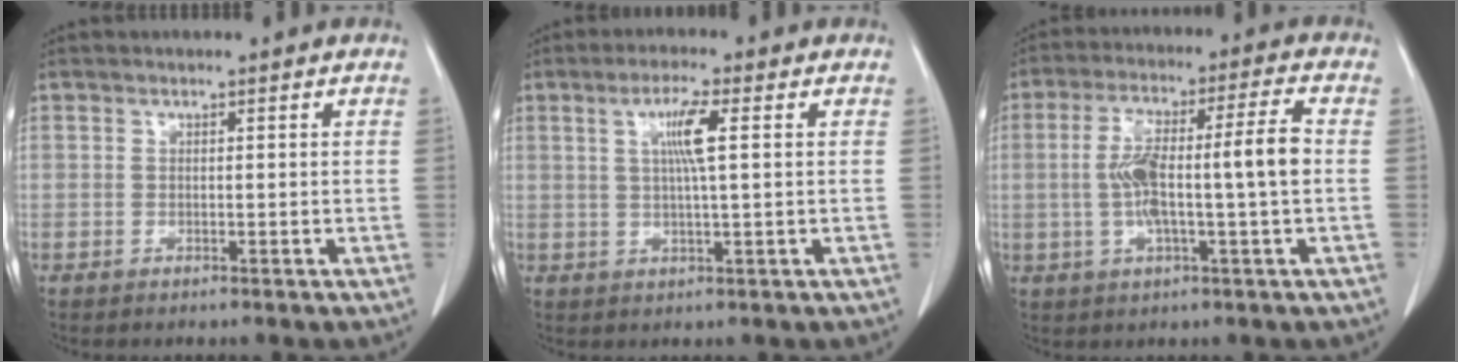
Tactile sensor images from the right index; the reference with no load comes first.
{"total": 5.2, "force": [1.3, 0.0, 5.0], "torque": [-0.092, 0.001, 0.025]}
{"total": 11.4, "force": [-0.5, 0.7, 11.3], "torque": [-0.208, 0.023, -0.010]}